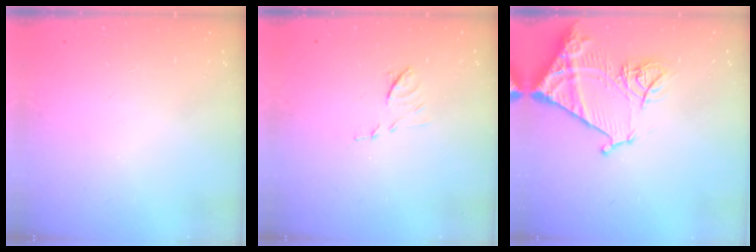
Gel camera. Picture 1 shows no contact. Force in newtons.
{"total": 6.6, "press": 6.6, "slide": 0.5}
{"total": 17.3, "press": 17.3, "slide": 1.6}